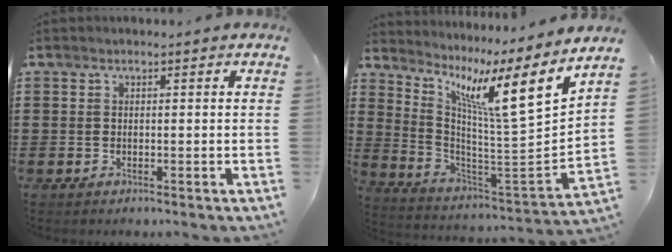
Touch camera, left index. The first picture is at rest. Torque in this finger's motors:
{"motor_torque": [1.95, -0.19, 0.84, 0.21]}